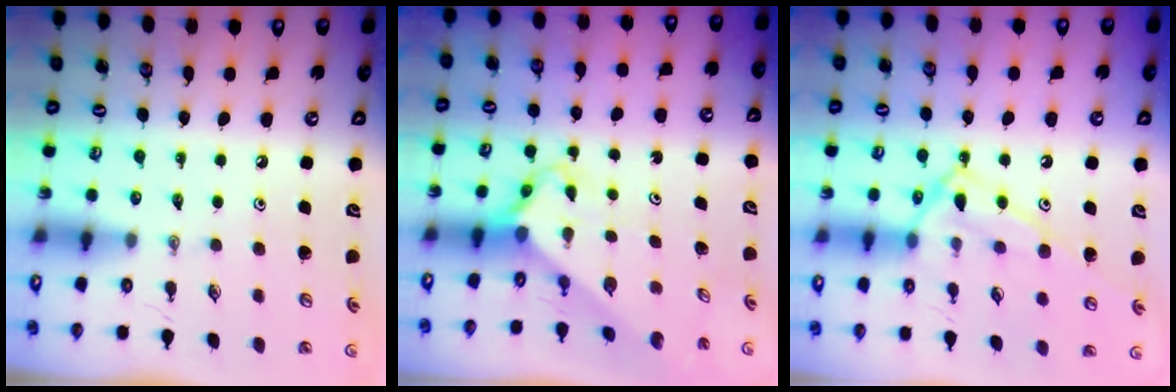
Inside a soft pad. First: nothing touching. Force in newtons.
{"total": 2.6, "press": 2.6, "slide": 0.2}
{"total": 13.2, "press": 13.2, "slide": 0.6}